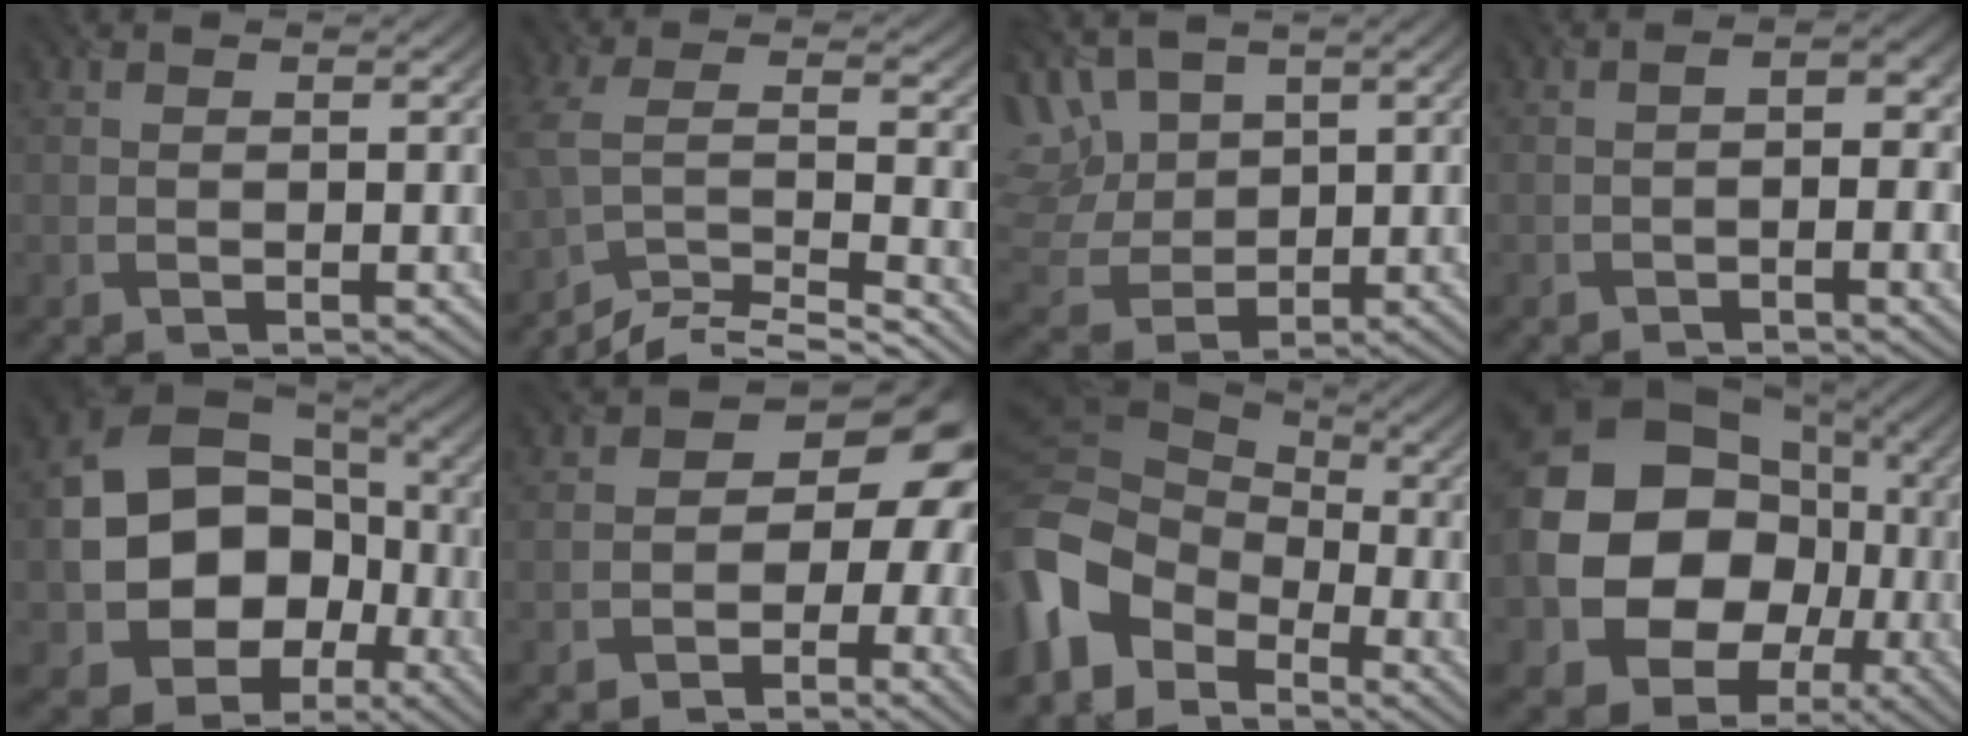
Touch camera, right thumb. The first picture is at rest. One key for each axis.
{"total": 8.8, "fx": -7.6, "fy": 1.6, "fz": 4.2, "tx": -0.075, "ty": 0.005, "tz": -0.143}
{"total": 8.2, "fx": 3.6, "fy": 5.5, "fz": 4.9, "tx": -0.154, "ty": 0.018, "tz": 0.072}
{"total": 4.4, "fx": -0.8, "fy": 1.3, "fz": 4.1, "tx": -0.061, "ty": -0.003, "tz": -0.008}
{"total": 16.1, "fx": -3.2, "fy": 12.9, "fz": 9.0, "tx": -0.167, "ty": -0.036, "tz": -0.050}
{"total": 8.8, "fx": -2.1, "fy": 6.2, "fz": 5.8, "tx": -0.040, "ty": 0.000, "tz": -0.046}
{"total": 11.6, "fx": -5.2, "fy": 8.2, "fz": 6.3, "tx": -0.156, "ty": -0.019, "tz": -0.109}
{"total": 16.1, "fx": -2.0, "fy": 13.5, "fz": 8.5, "tx": -0.195, "ty": -0.008, "tz": -0.050}